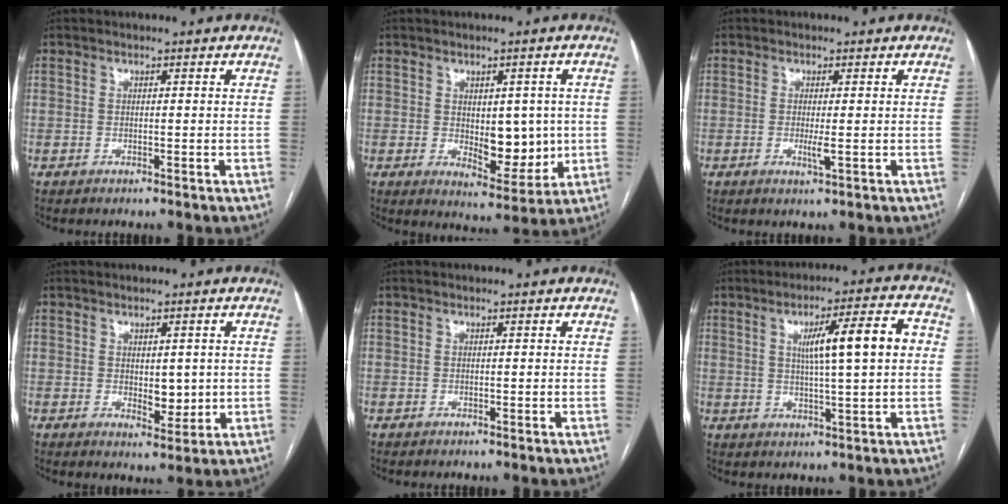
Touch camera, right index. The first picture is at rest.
{"total": 7.9, "force": [-0.1, 3.9, 6.9], "torque": [-0.088, -0.001, 0.016]}
{"total": 1.9, "force": [-0.1, 0.1, 1.9], "torque": [-0.036, -0.004, 0.001]}
{"total": 3.9, "force": [0.2, 2.2, 3.2], "torque": [-0.042, -0.005, 0.014]}
{"total": 0.0}
{"total": 10.3, "force": [1.8, 0.7, 10.1], "torque": [-0.157, 0.017, 0.030]}